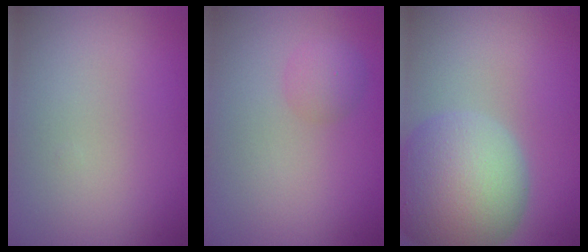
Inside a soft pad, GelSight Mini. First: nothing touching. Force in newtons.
{"total": 1.6, "press": 1.6, "slide": 0.1}
{"total": 11.1, "press": 11.1, "slide": 0.5}